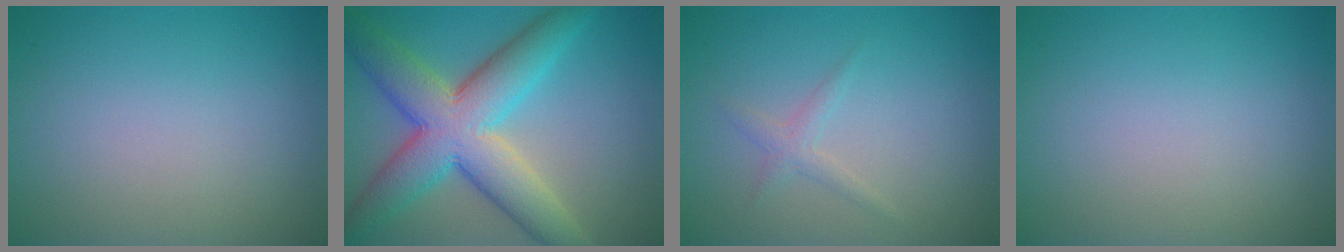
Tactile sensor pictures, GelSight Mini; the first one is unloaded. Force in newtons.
{"total": 10.1, "press": 10.1, "slide": 0.5}
{"total": 1.2, "press": 1.2, "slide": 0.1}
{"total": 0.0}